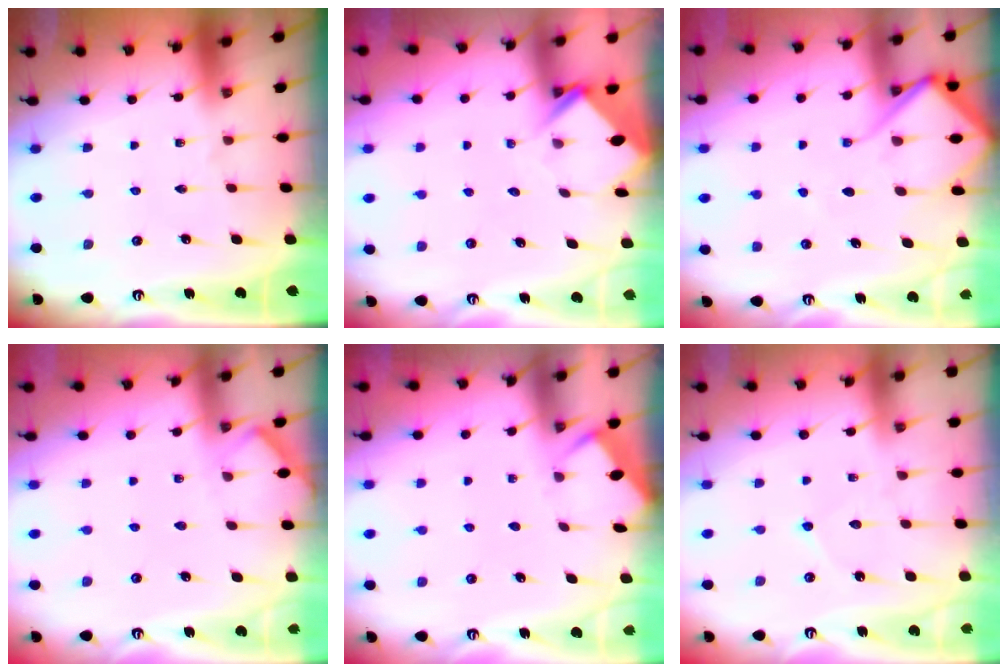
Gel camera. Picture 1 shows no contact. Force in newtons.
{"total": 3.5, "press": 3.5, "slide": 0.2}
{"total": 10.1, "press": 10.0, "slide": 0.9}
{"total": 4.1, "press": 4.1, "slide": 0.5}
{"total": 2.5, "press": 2.5, "slide": 0.4}
{"total": 3.7, "press": 3.7, "slide": 0.3}